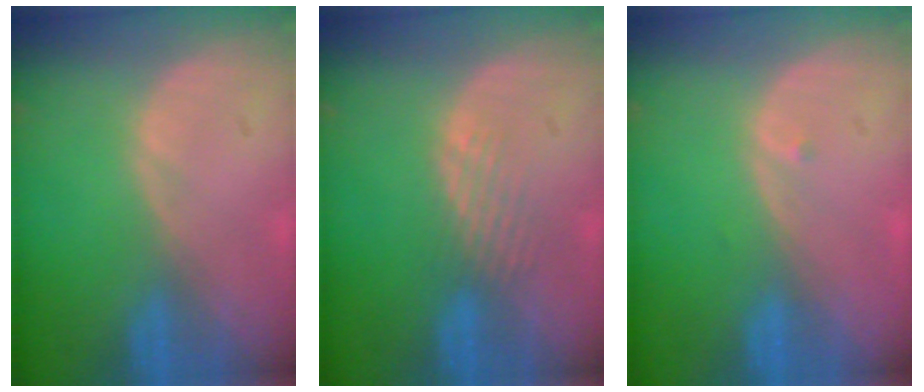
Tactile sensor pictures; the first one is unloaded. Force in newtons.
{"total": 2.2, "press": 2.2, "slide": 0.2}
{"total": 0.5, "press": 0.4, "slide": 0.3}